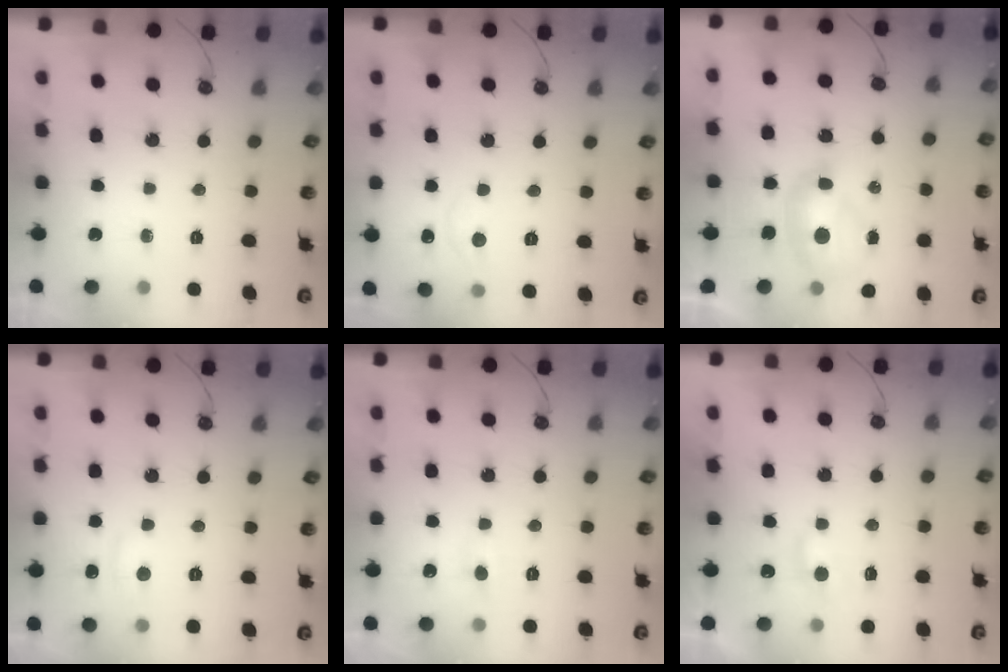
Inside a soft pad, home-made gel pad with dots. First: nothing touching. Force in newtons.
{"total": 0.6, "press": 0.1, "slide": 0.6}
{"total": 2.3, "press": 2.3, "slide": 0.6}
{"total": 1.1, "press": 0.8, "slide": 0.8}
{"total": 0.6, "press": 0.3, "slide": 0.4}
{"total": 2.5, "press": 2.4, "slide": 0.4}